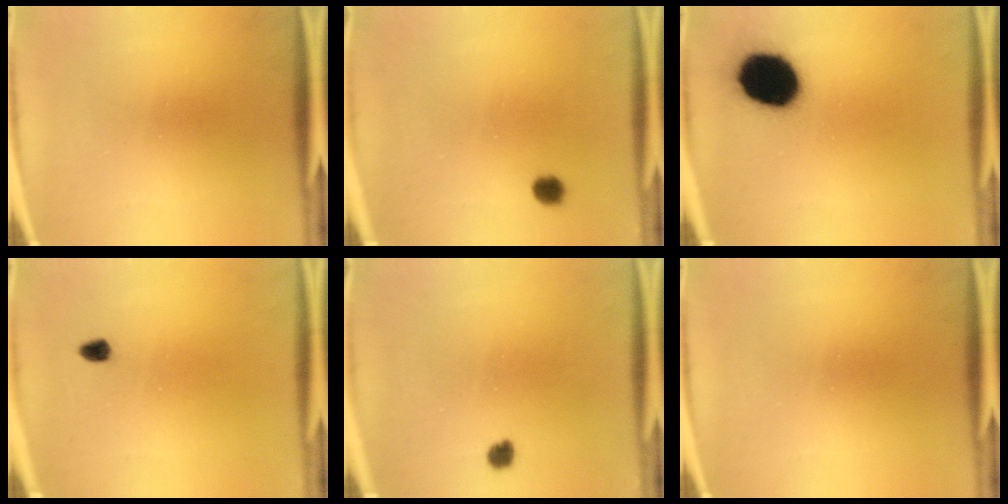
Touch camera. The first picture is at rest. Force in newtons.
{"total": 1.8}
{"total": 17.3}
{"total": 1.5}
{"total": 1.8}
{"total": 0.0}